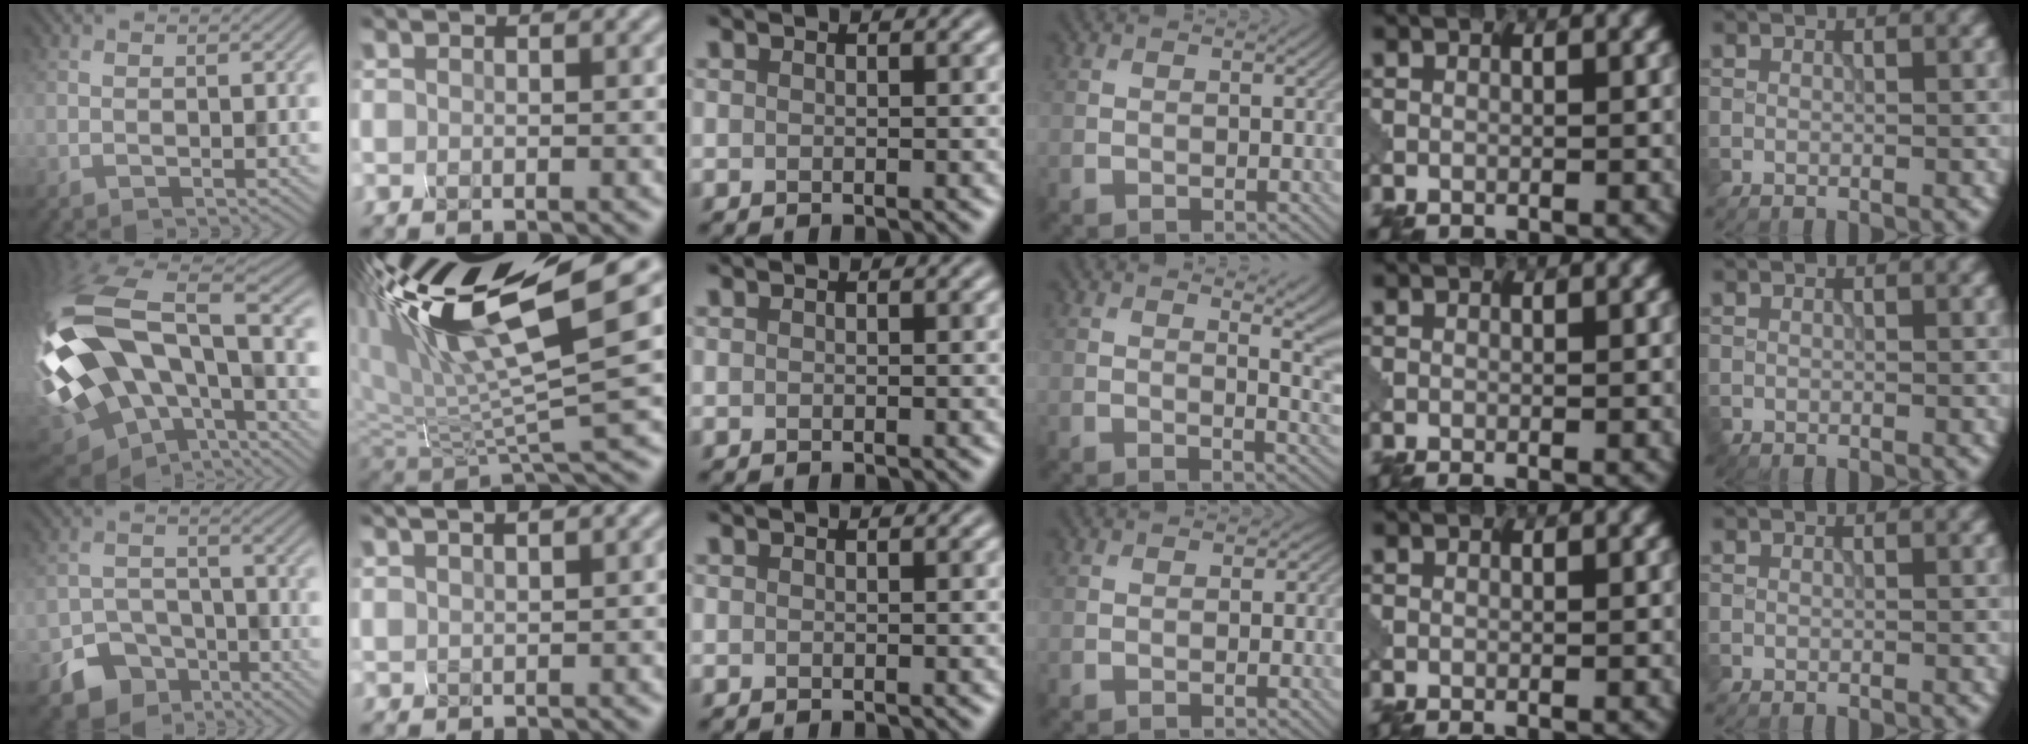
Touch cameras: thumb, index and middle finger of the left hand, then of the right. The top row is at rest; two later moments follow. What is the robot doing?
{"motion": "squeeze", "object": "hand grip exerciser"}